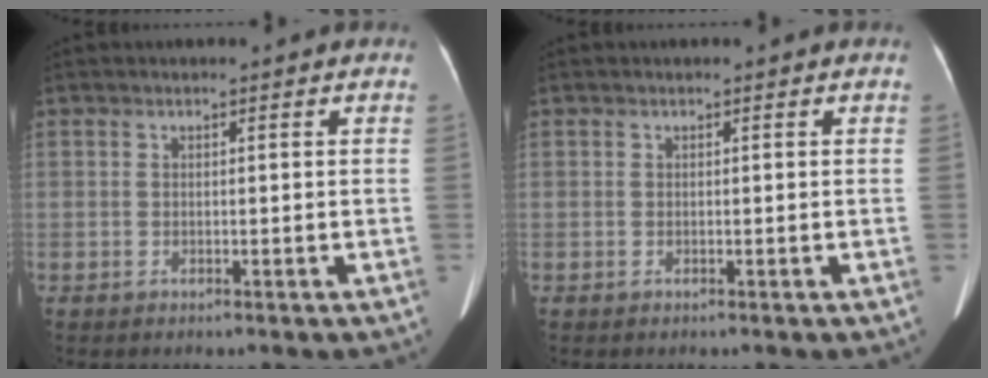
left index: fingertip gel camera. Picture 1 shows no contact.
{"total": 0.0}